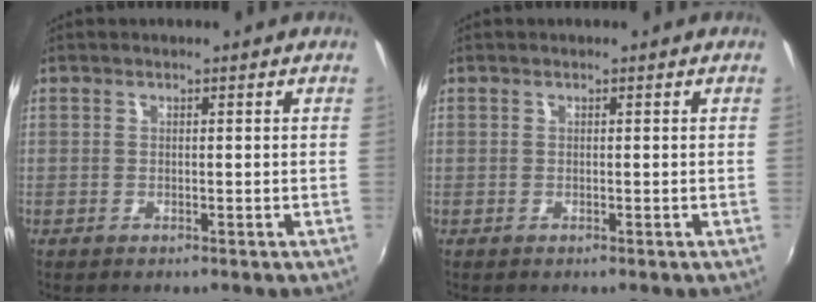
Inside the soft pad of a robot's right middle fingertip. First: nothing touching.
{"total": 0.0}